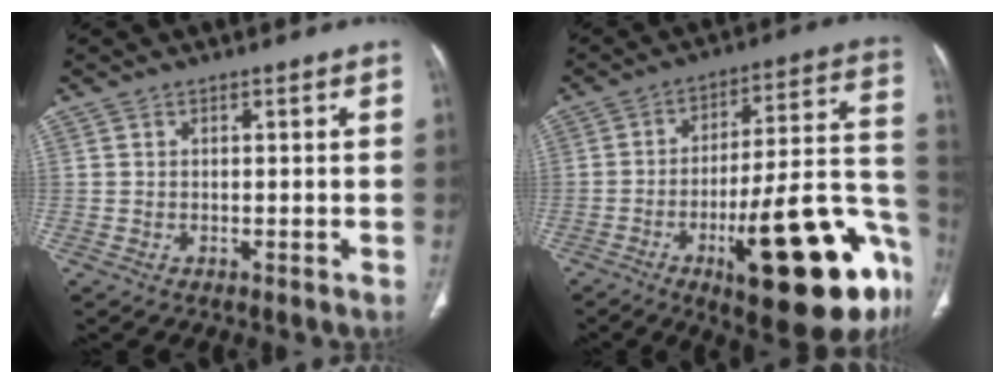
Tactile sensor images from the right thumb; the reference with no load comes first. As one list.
[{"total": 28.8, "force": [-11.7, 7.9, 25.0], "torque": [-0.274, 0.056, -0.159]}]